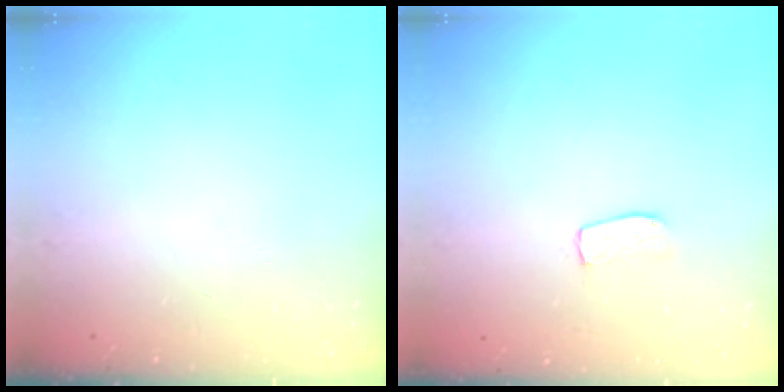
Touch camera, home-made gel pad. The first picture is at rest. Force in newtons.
{"total": 4.5, "press": 4.5, "slide": 0.2}